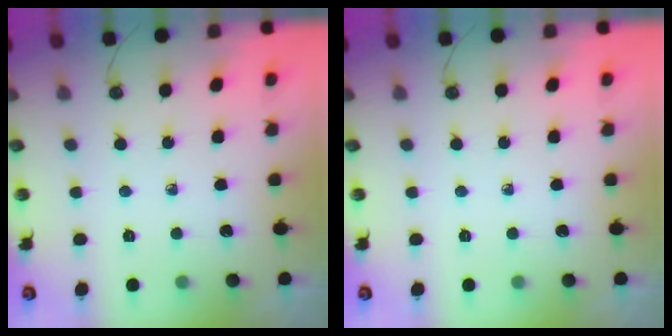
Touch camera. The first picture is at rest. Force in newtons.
{"total": 0.0}